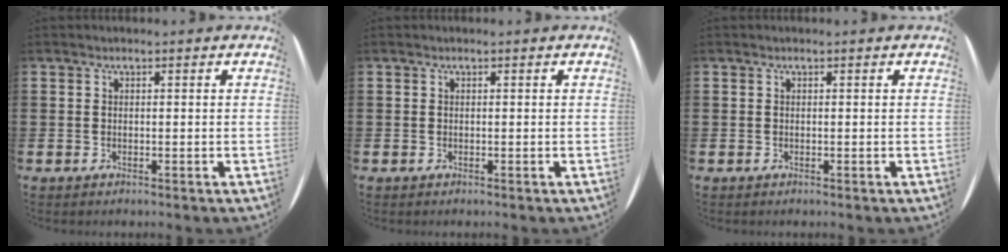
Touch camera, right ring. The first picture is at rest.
{"total": 0.0}
{"total": 0.0}